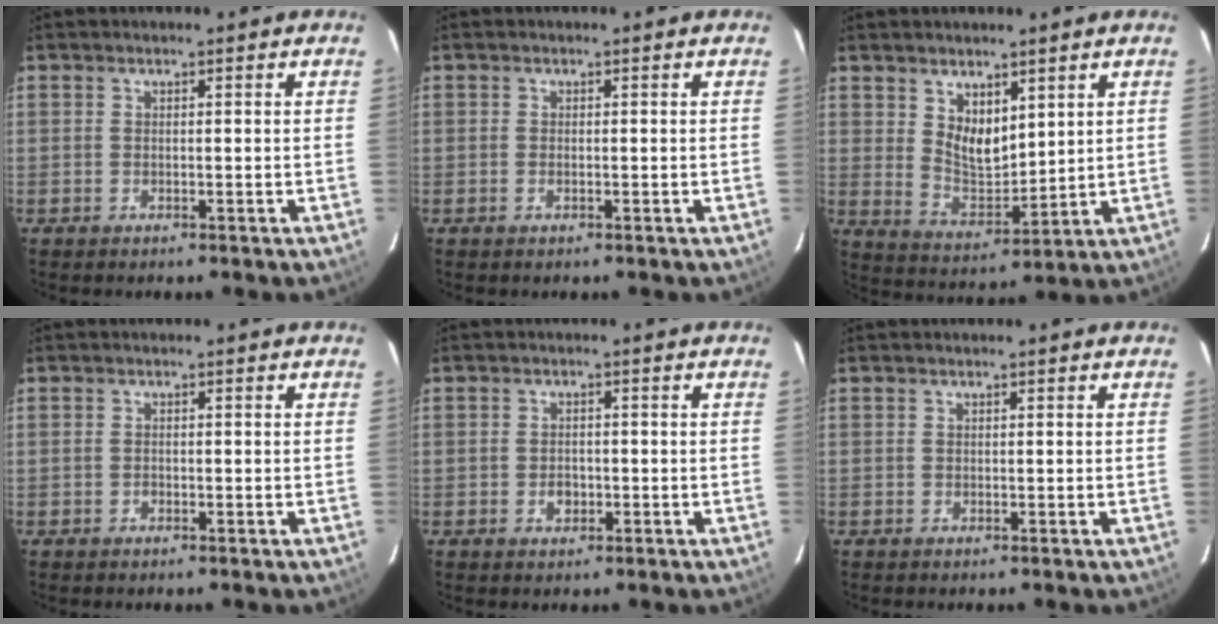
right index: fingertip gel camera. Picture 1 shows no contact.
{"total": 0.6, "force": [-0.3, 0.2, 0.5], "torque": [-0.011, 0.000, -0.005]}
{"total": 7.5, "force": [4.1, 4.2, 4.6], "torque": [-0.074, -0.003, 0.085]}
{"total": 0.6, "force": [-0.4, 0.4, 0.1], "torque": [-0.001, 0.002, -0.007]}
{"total": 3.2, "force": [-1.0, 2.1, 2.2], "torque": [-0.040, 0.000, -0.014]}
{"total": 0.0}